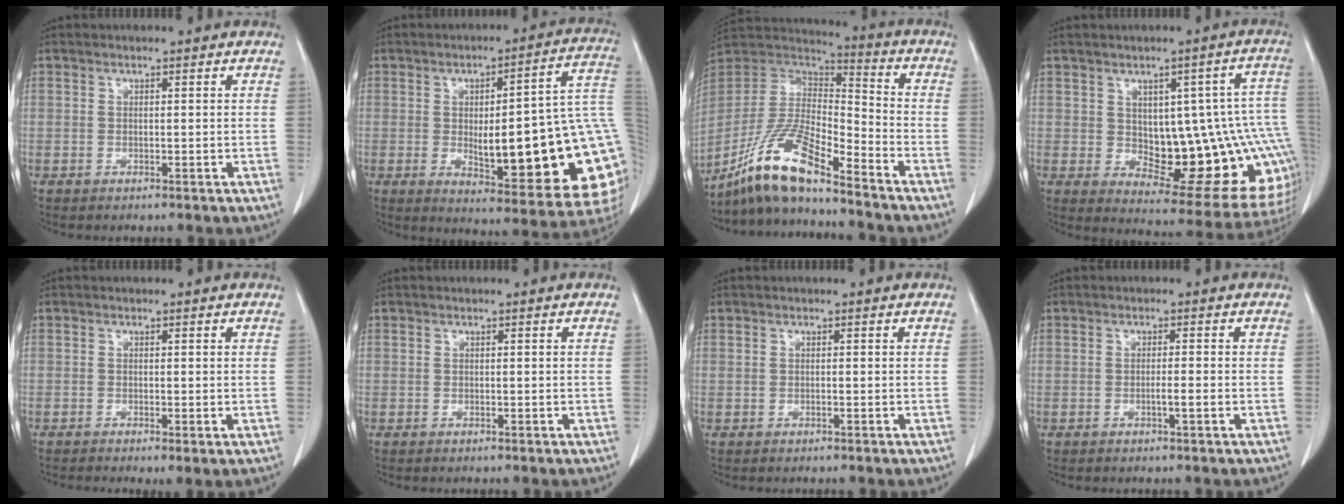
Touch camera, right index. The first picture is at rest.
{"total": 25.6, "force": [-1.9, 5.1, 25.0], "torque": [-0.245, 0.012, -0.018]}
{"total": 14.8, "force": [-11.3, 2.2, 9.3], "torque": [-0.186, 0.000, -0.213]}
{"total": 18.6, "force": [-0.8, 6.7, 17.3], "torque": [-0.150, 0.031, 0.014]}
{"total": 1.6, "force": [-0.6, 0.4, 1.4], "torque": [-0.023, -0.005, -0.009]}
{"total": 0.0}
{"total": 0.0}
{"total": 1.7, "force": [-0.5, -0.1, 1.6], "torque": [-0.028, -0.001, -0.011]}